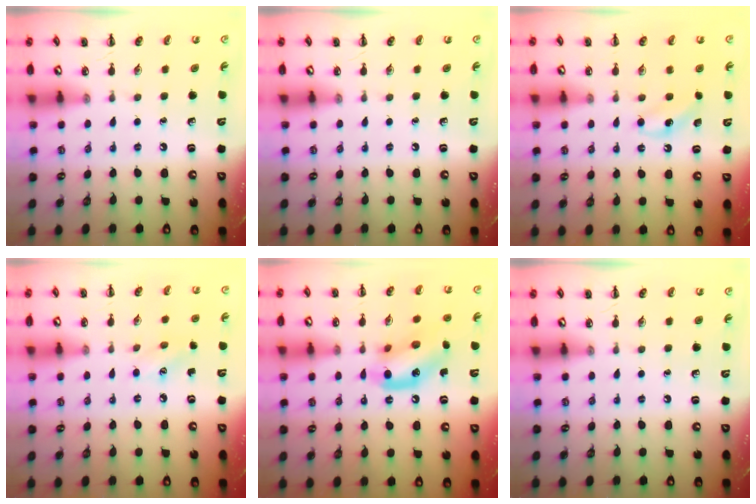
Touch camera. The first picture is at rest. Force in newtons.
{"total": 0.0}
{"total": 4.7, "press": 4.5, "slide": 1.2}
{"total": 5.1, "press": 4.9, "slide": 1.4}
{"total": 14.2, "press": 13.9, "slide": 2.4}
{"total": 0.0}